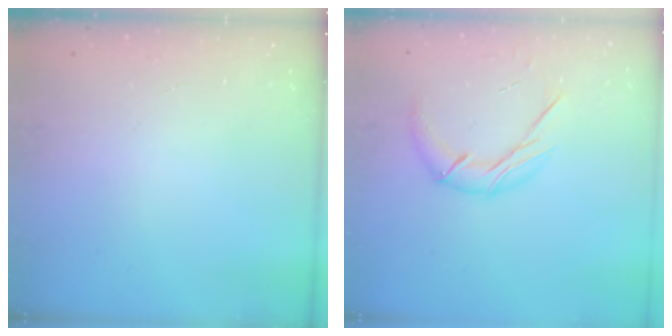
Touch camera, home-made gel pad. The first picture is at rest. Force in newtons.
{"total": 9.1, "press": 9.1, "slide": 0.6}